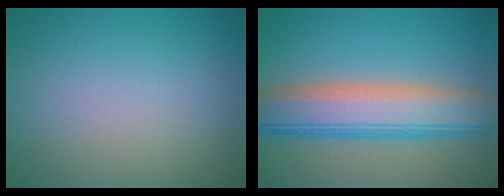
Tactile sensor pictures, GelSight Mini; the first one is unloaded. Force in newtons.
{"total": 8.1, "press": 8.1, "slide": 0.5}